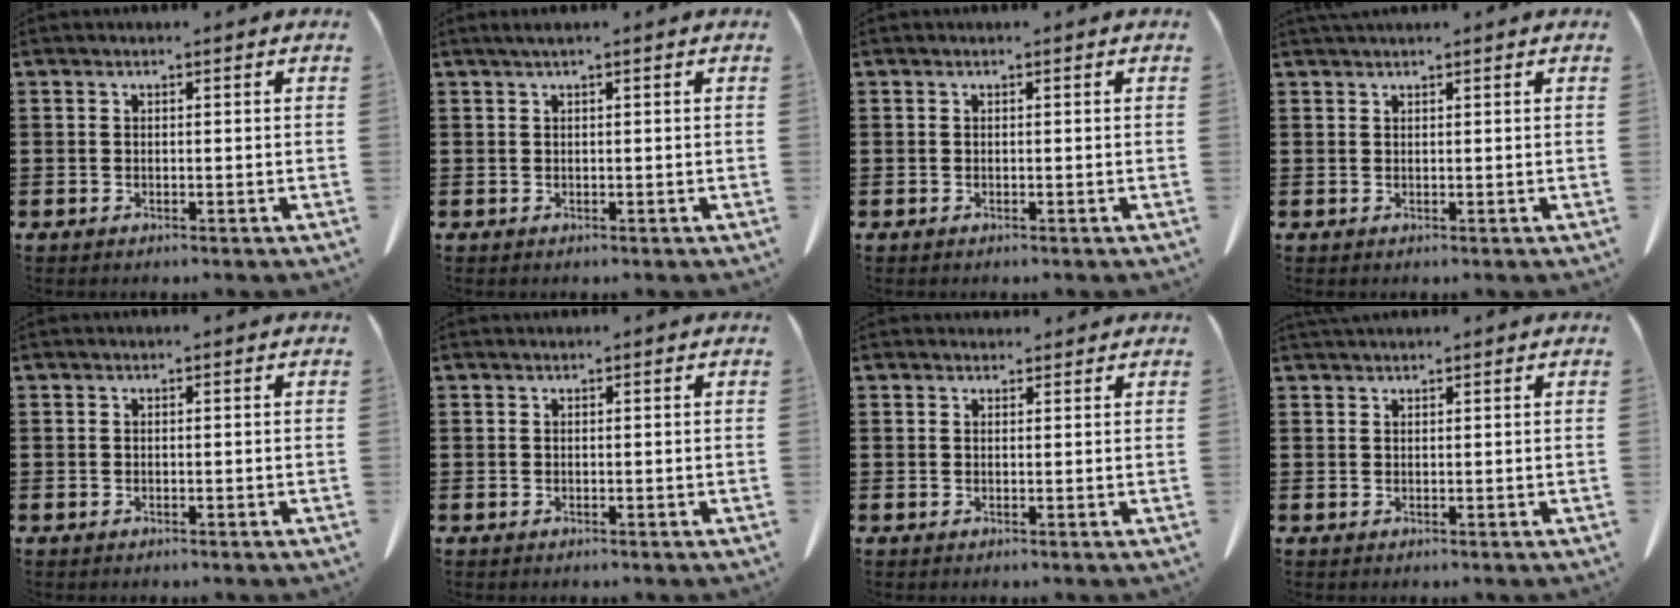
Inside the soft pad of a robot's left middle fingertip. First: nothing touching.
{"total": 0.8, "force": [0.3, 0.0, 0.8], "torque": [-0.014, 0.001, 0.005]}
{"total": 0.0}
{"total": 0.8, "force": [0.8, 0.1, 0.3], "torque": [-0.008, -0.001, 0.015]}
{"total": 0.0}
{"total": 0.0}
{"total": 1.3, "force": [1.2, 0.4, 0.1], "torque": [0.004, -0.001, 0.023]}
{"total": 1.1, "force": [1.0, 0.2, 0.2], "torque": [-0.006, 0.000, 0.020]}